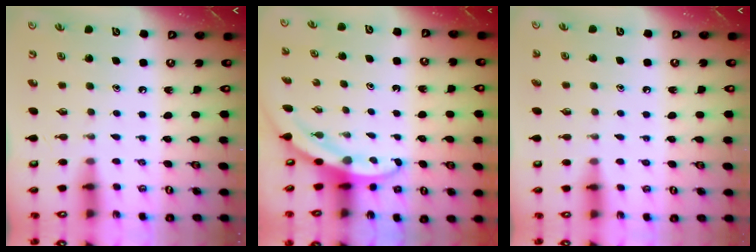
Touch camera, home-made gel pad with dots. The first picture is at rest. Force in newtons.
{"total": 3.4, "press": 3.4, "slide": 0.1}
{"total": 2.0, "press": 2.0, "slide": 0.2}